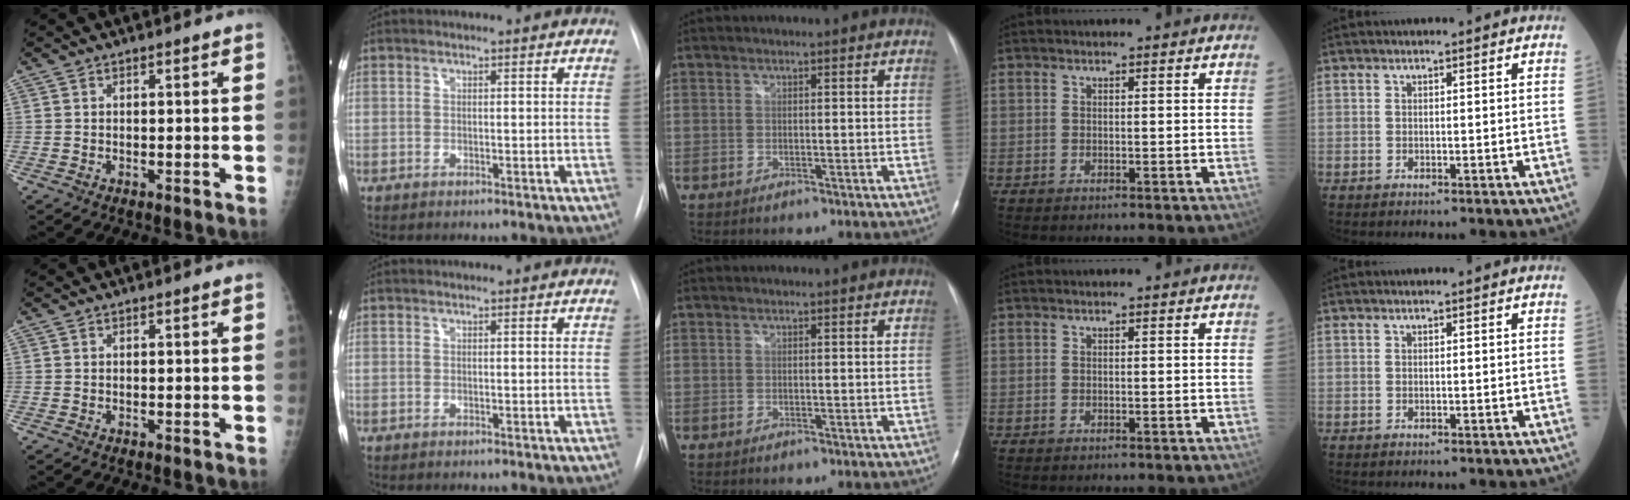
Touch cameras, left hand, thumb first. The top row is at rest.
{}